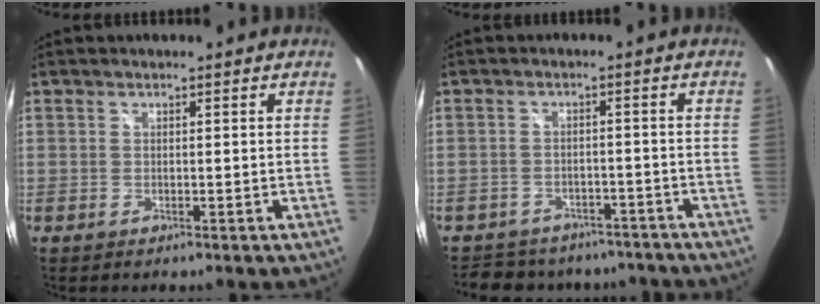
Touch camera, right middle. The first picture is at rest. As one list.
[{"total": 12.4, "force": [-10.4, 5.9, 3.4], "torque": [-0.079, 0.016, -0.131]}]